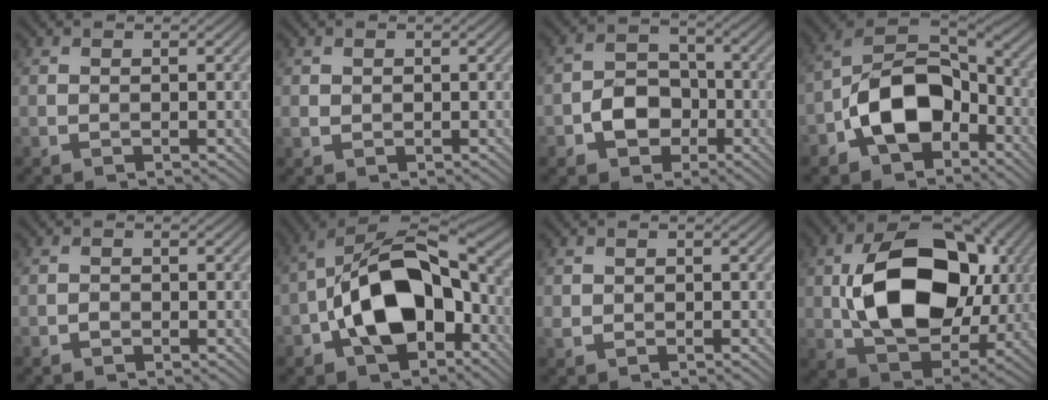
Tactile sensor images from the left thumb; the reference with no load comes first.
{"total": 0.9, "force": [0.3, 0.8, 0.3], "torque": [-0.011, -0.001, 0.007]}
{"total": 5.8, "force": [-2.4, 4.4, 3.0], "torque": [-0.050, 0.004, -0.052]}
{"total": 12.7, "force": [-5.3, 8.0, 8.3], "torque": [-0.160, -0.002, -0.117]}
{"total": 0.9, "force": [-0.7, 0.5, 0.3], "torque": [-0.005, 0.000, -0.017]}
{"total": 15.4, "force": [-4.5, 9.1, 11.5], "torque": [-0.203, 0.002, -0.097]}
{"total": 1.1, "force": [-0.1, 1.0, 0.3], "torque": [-0.013, -0.003, -0.003]}
{"total": 16.3, "force": [1.2, 10.7, 12.2], "torque": [-0.226, -0.004, 0.033]}